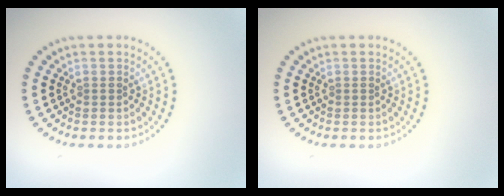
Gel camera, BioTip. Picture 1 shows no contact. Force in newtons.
{"total": 0.0}